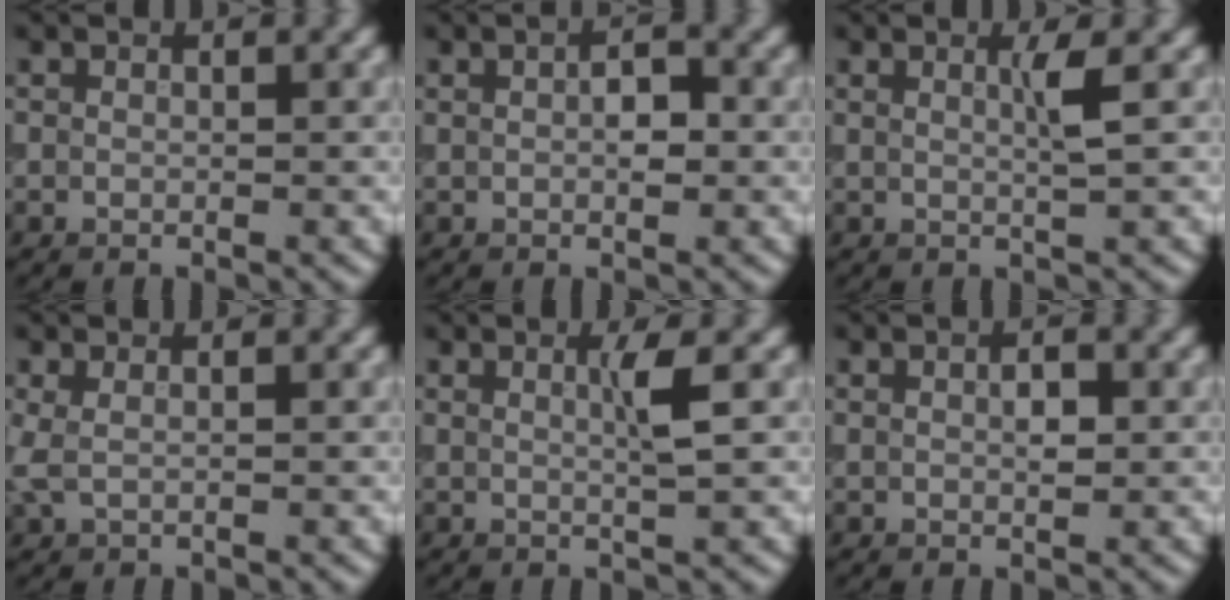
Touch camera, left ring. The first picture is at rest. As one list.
[{"total": 2.2, "force": [0.2, 1.1, 1.9], "torque": [-0.034, 0.004, 0.003]}, {"total": 1.9, "force": [0.5, 0.3, 1.8], "torque": [-0.031, -0.002, 0.005]}, {"total": 1.3, "force": [0.4, 0.5, 1.1], "torque": [-0.024, 0.005, 0.005]}, {"total": 2.2, "force": [0.5, 0.3, 2.1], "torque": [-0.037, -0.002, 0.006]}, {"total": 1.6, "force": [0.3, 0.7, 1.4], "torque": [-0.026, 0.002, 0.006]}]